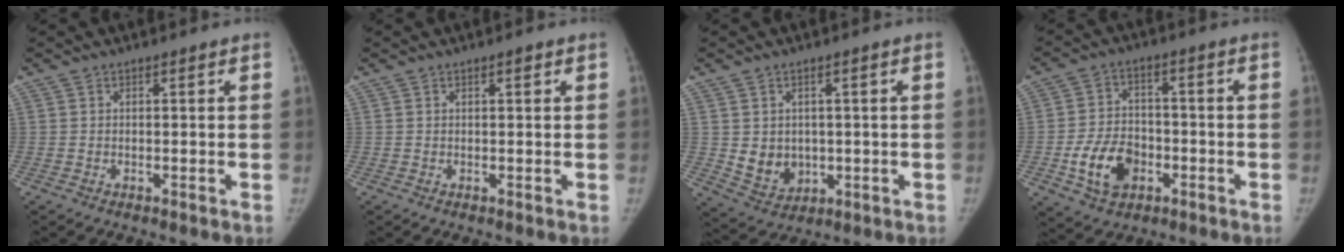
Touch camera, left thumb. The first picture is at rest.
{"total": 0.5, "force": [0.2, 0.3, 0.4], "torque": [-0.001, 0.001, 0.002]}
{"total": 6.8, "force": [-0.3, 5.8, 3.4], "torque": [-0.027, -0.005, 0.015]}
{"total": 10.7, "force": [-3.8, 7.8, 6.3], "torque": [-0.092, 0.020, -0.067]}